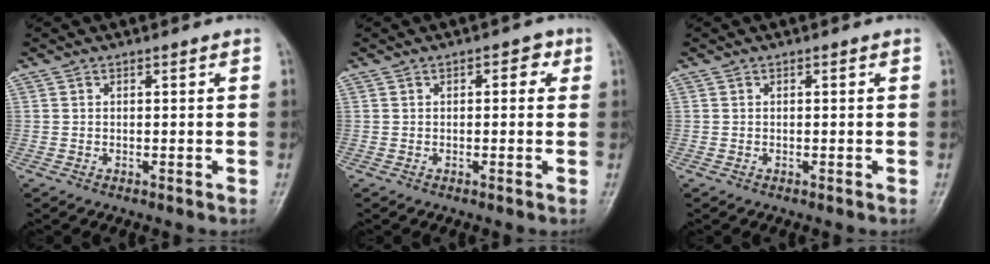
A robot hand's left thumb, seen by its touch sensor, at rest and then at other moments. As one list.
[{"total": 2.7, "force": [0.8, 1.6, 2.0], "torque": [-0.005, 0.005, 0.001]}, {"total": 0.0}]